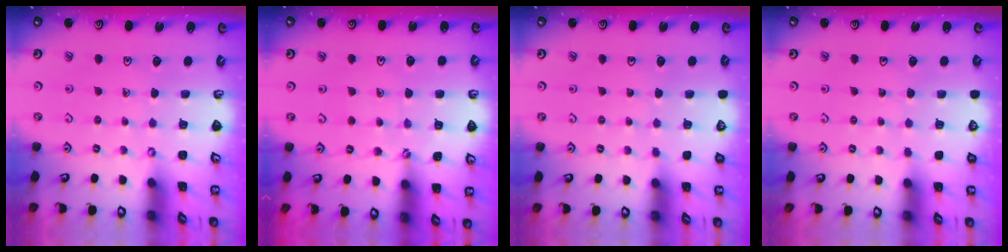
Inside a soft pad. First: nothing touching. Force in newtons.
{"total": 1.6, "press": 1.6, "slide": 0.5}
{"total": 0.0}
{"total": 0.0}